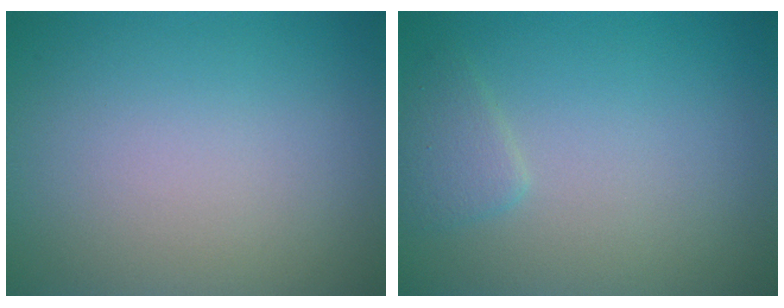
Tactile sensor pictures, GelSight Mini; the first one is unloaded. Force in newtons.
{"total": 1.5, "press": 1.5, "slide": 0.1}